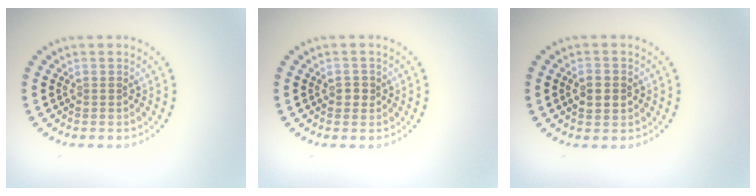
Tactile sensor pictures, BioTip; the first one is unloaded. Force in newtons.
{"total": 1.1, "press": 1.0, "slide": 0.4}
{"total": 2.7, "press": 2.7, "slide": 0.1}